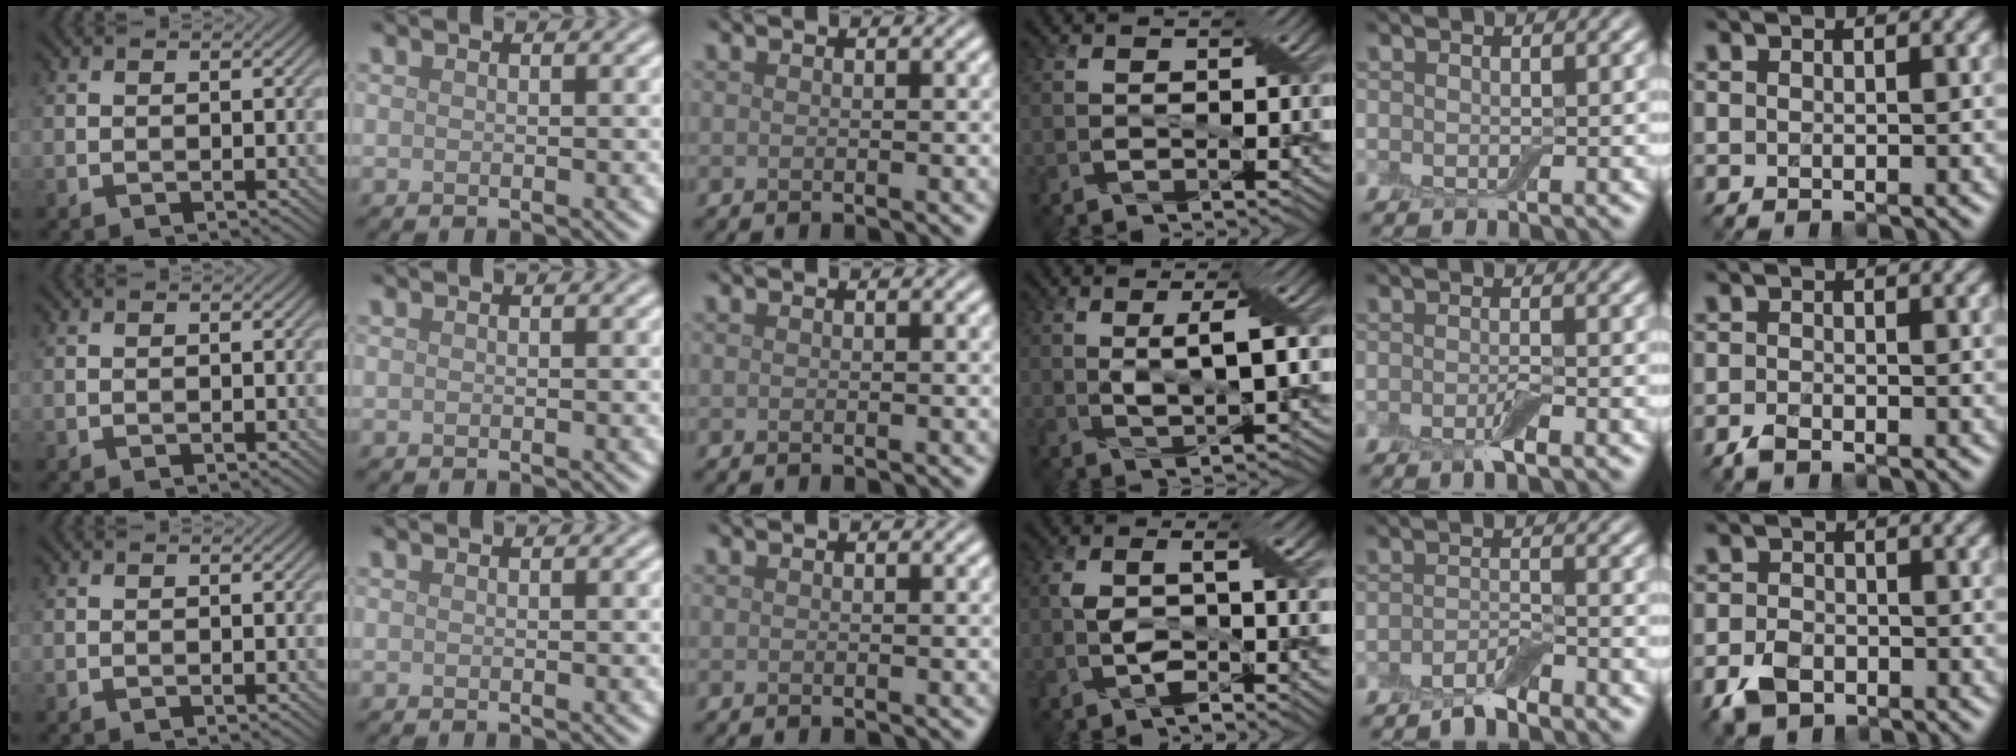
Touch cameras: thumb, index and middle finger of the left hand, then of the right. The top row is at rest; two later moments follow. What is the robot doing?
{"motion": "squeeze", "object": "air blower"}